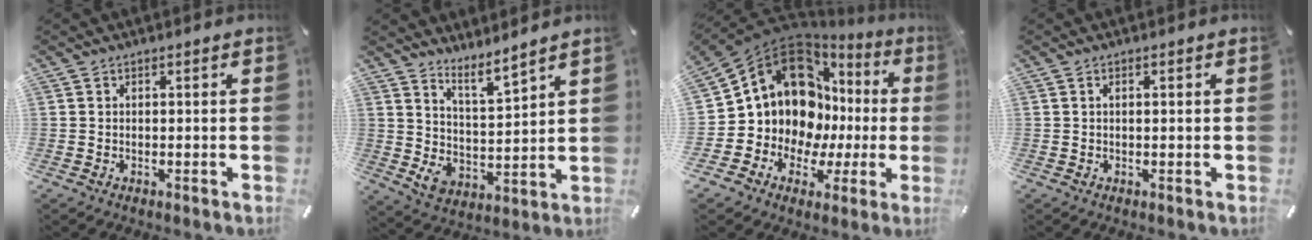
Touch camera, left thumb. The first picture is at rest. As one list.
[{"total": 6.5, "force": [4.9, 3.1, 2.9], "torque": [-0.048, -0.059, 0.088]}, {"total": 15.7, "force": [4.4, 12.9, 7.9], "torque": [-0.150, -0.054, 0.093]}, {"total": 1.0, "force": [0.2, 0.2, 1.0], "torque": [-0.019, 0.000, 0.003]}]